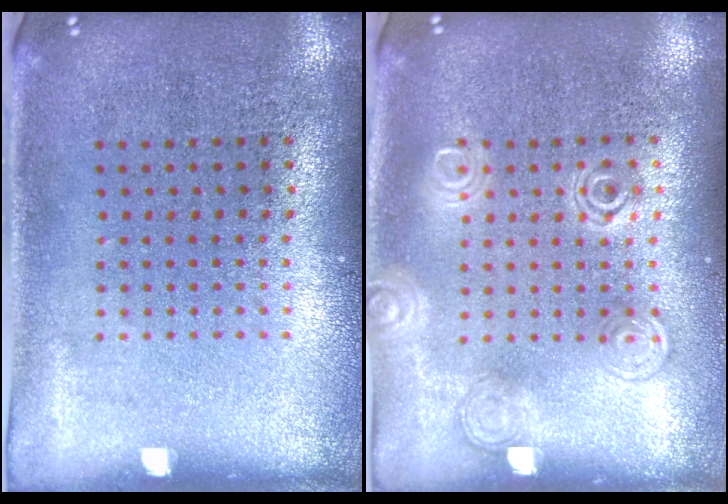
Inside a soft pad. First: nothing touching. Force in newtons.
{"total": 1.2, "press": 1.2, "slide": 0.1}